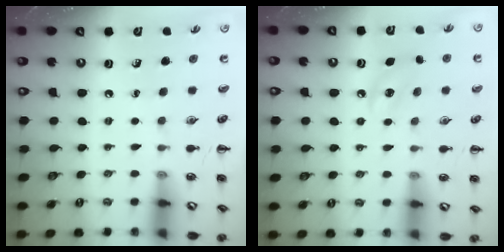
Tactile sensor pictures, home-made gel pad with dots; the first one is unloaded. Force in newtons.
{"total": 6.7, "press": 6.5, "slide": 1.7}